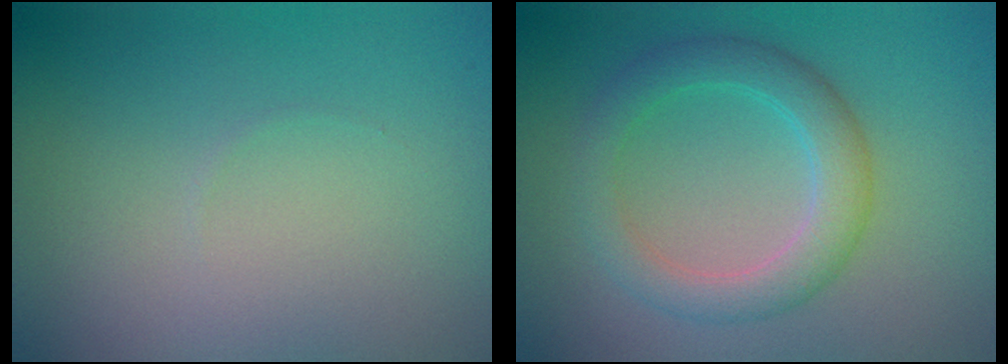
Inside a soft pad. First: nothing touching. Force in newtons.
{"total": 3.9, "press": 3.9, "slide": 0.1}